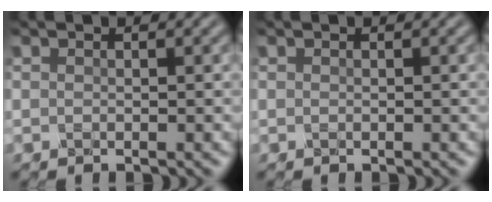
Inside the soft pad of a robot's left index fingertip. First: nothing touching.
{"total": 0.0}